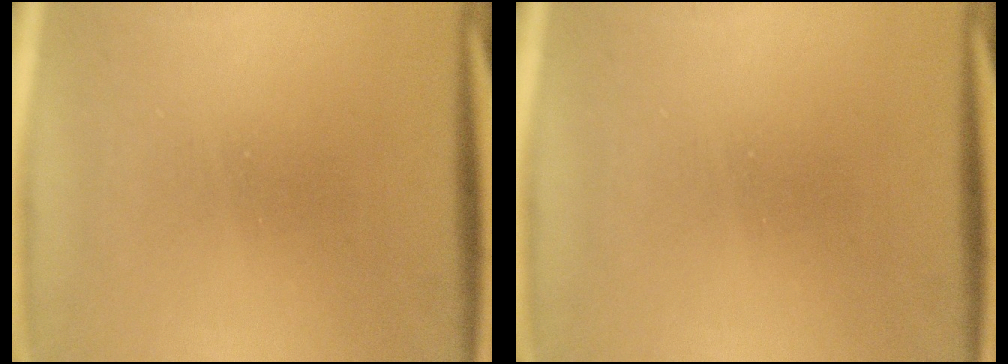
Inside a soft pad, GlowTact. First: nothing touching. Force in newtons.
{"total": 0.0}